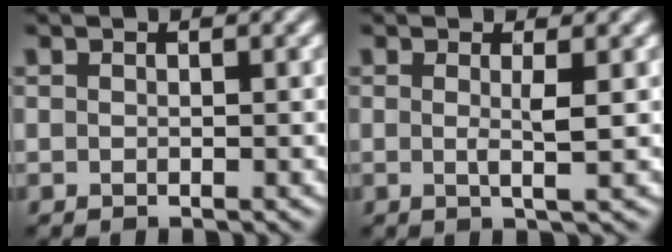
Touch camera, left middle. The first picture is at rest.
{"total": 2.0, "force": [0.2, 0.3, 1.9], "torque": [-0.035, -0.002, -0.003]}